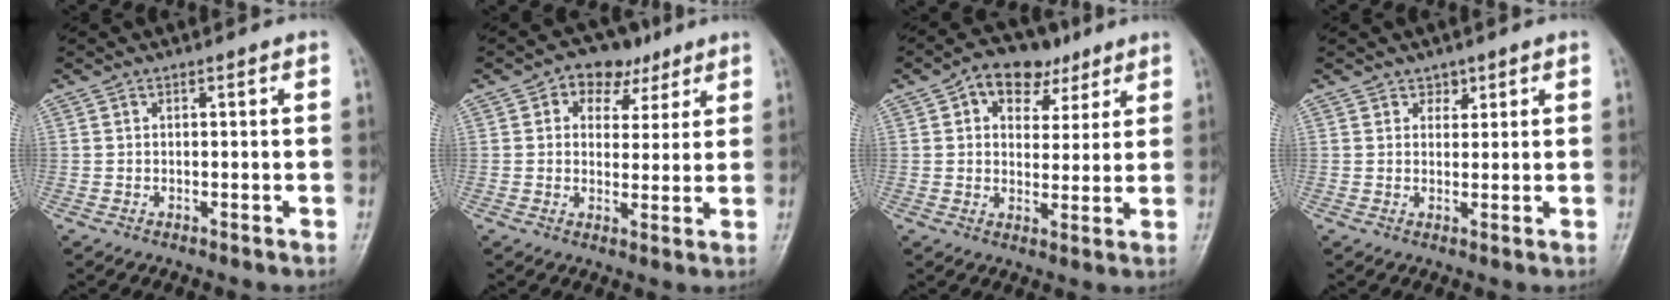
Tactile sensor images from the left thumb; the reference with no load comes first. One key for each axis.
{"total": 8.0, "fx": 4.0, "fy": 5.9, "fz": 3.7, "tx": -0.013, "ty": -0.007, "tz": 0.057}
{"total": 10.1, "fx": 5.1, "fy": 7.0, "fz": 5.3, "tx": -0.042, "ty": -0.006, "tz": 0.076}
{"total": 2.0, "fx": 1.3, "fy": 1.4, "fz": 0.4, "tx": 0.013, "ty": -0.007, "tz": 0.016}